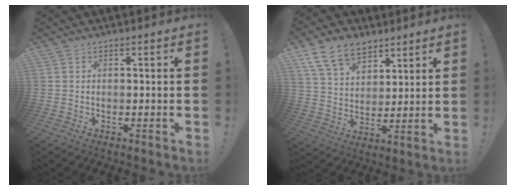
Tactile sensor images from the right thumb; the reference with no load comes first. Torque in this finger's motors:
{"motor_torque": [-0.49, 0.97, 0.56, 0.39, 0.11]}